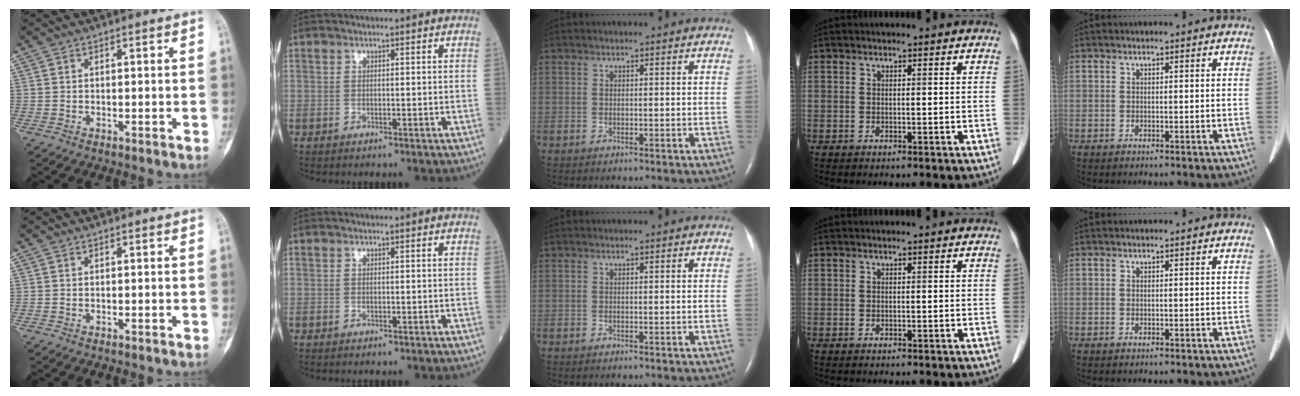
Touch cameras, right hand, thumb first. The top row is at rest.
{}